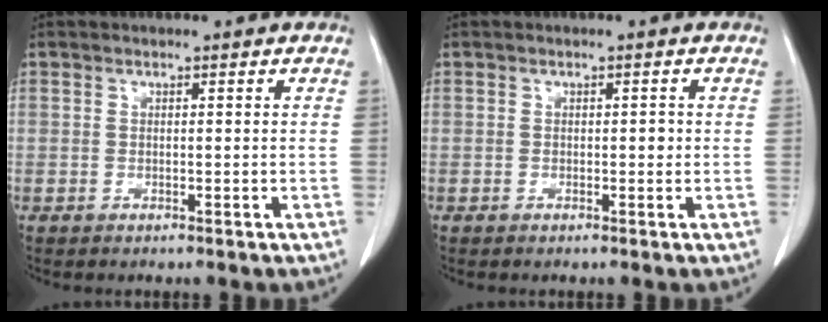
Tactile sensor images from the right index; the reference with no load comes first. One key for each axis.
{"total": 0.9, "fx": -0.1, "fy": 0.4, "fz": 0.8, "tx": -0.009, "ty": 0.002, "tz": -0.002}